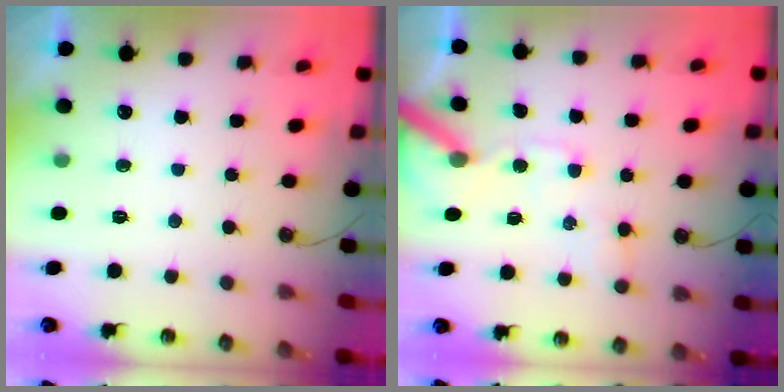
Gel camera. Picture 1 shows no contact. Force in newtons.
{"total": 11.1, "press": 11.0, "slide": 1.5}